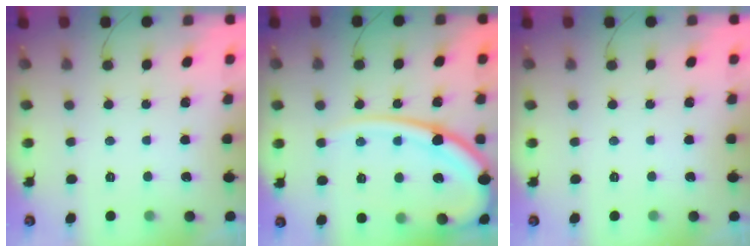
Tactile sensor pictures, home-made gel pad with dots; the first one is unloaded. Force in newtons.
{"total": 17.8, "press": 17.7, "slide": 2.1}
{"total": 0.0}